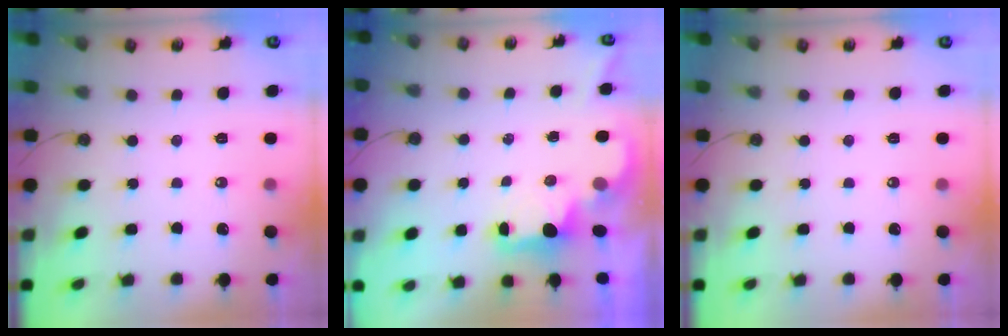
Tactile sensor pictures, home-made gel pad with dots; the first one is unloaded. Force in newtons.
{"total": 1.9, "press": 1.8, "slide": 0.7}
{"total": 0.0}